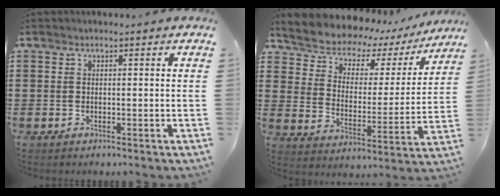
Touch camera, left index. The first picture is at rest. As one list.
[{"total": 5.6, "force": [5.2, 2.1, 0.4], "torque": [-0.044, -0.042, 0.085]}]